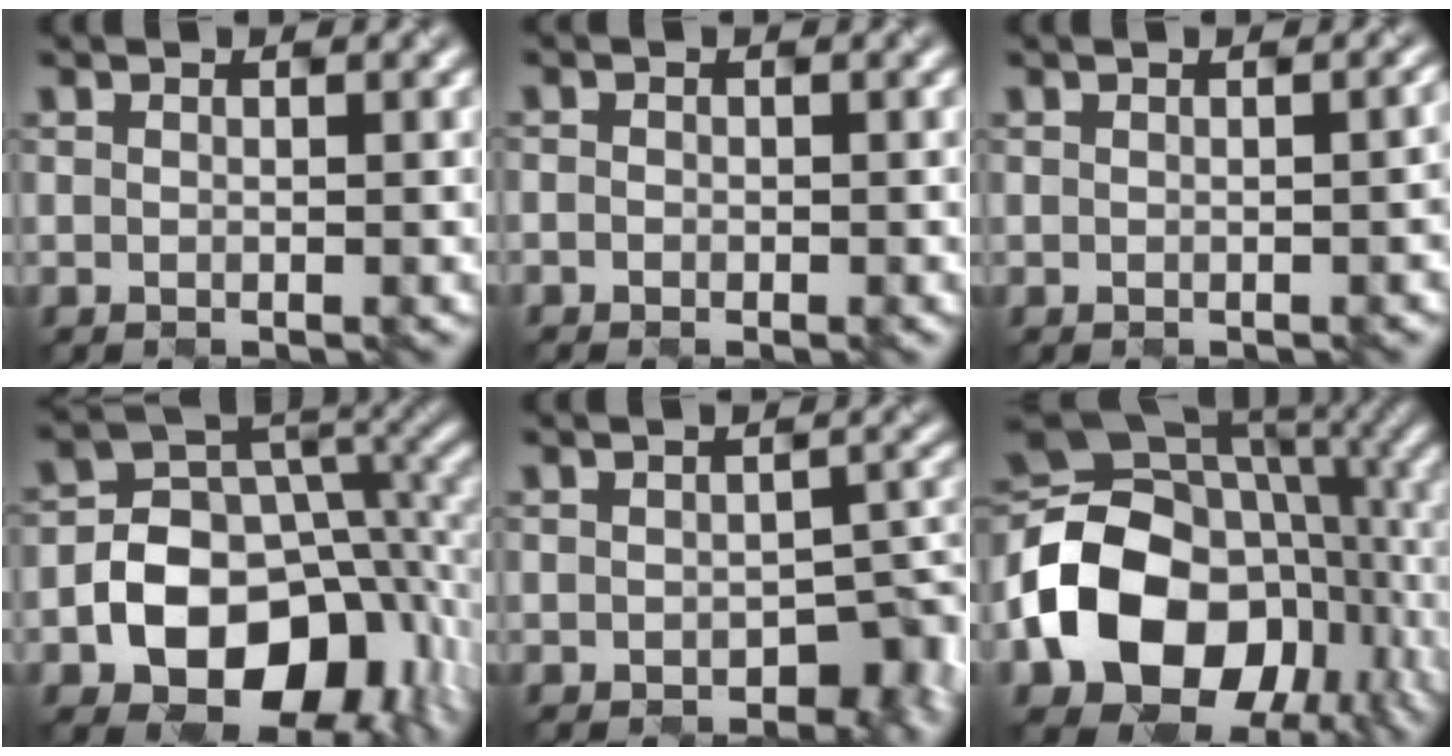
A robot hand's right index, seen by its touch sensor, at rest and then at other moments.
{"total": 0.9, "force": [-0.8, -0.1, -0.4], "torque": [0.003, 0.004, -0.006]}
{"total": 2.7, "force": [0.3, 1.4, 2.4], "torque": [-0.009, 0.029, -0.003]}
{"total": 11.7, "force": [-5.1, 7.8, 7.0], "torque": [-0.107, -0.003, -0.079]}
{"total": 4.3, "force": [-1.9, 2.4, 3.0], "torque": [-0.034, -0.002, -0.010]}
{"total": 15.7, "force": [-5.5, 11.9, 8.6], "torque": [-0.167, -0.009, -0.090]}